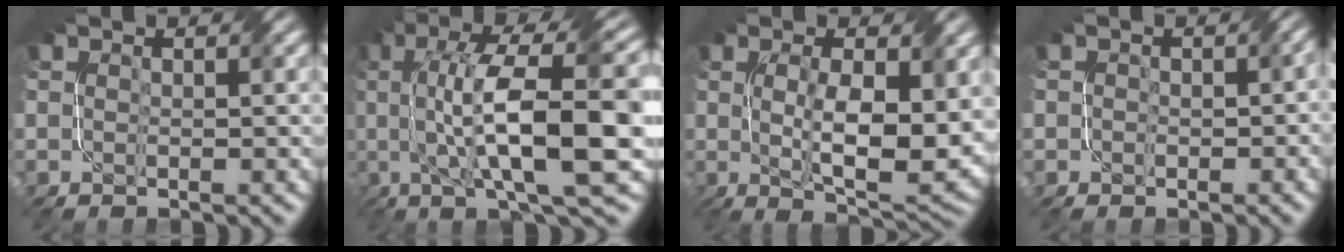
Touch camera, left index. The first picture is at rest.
{"total": 13.7, "force": [1.0, 3.3, 13.3], "torque": [-0.214, 0.013, 0.023]}
{"total": 8.1, "force": [0.1, 2.8, 7.7], "torque": [-0.131, -0.010, 0.011]}
{"total": 2.3, "force": [0.1, 1.9, 1.4], "torque": [-0.003, 0.000, -0.002]}